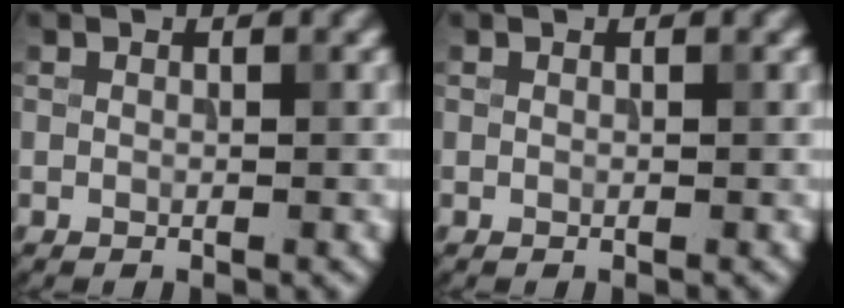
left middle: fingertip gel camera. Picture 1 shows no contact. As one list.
[{"total": 0.0}]